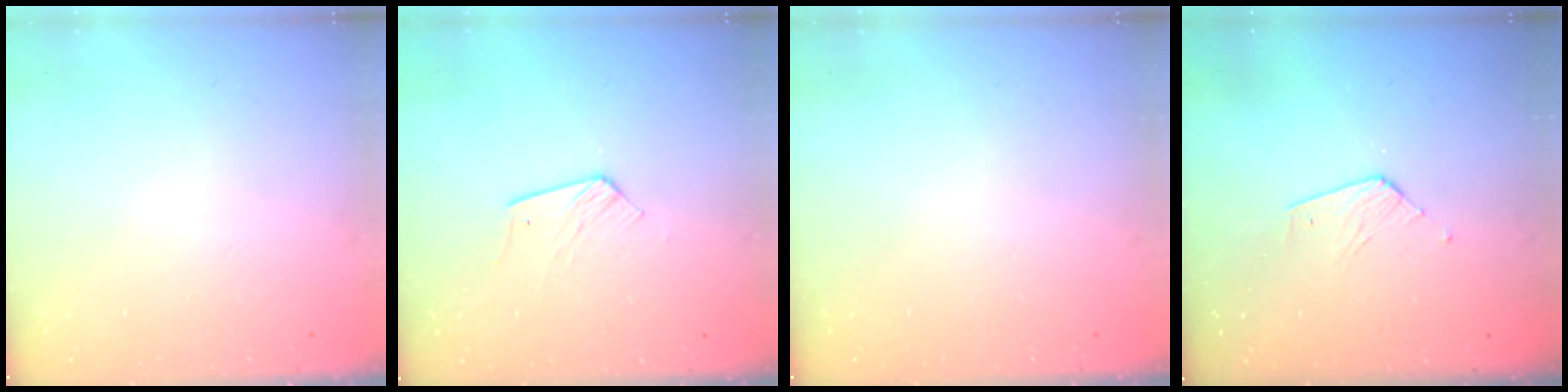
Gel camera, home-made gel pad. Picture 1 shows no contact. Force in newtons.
{"total": 6.0, "press": 5.9, "slide": 0.4}
{"total": 0.0}
{"total": 4.1, "press": 4.1, "slide": 0.4}